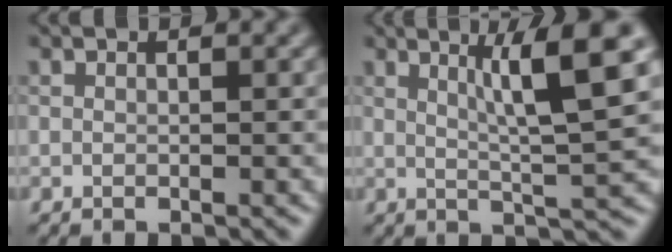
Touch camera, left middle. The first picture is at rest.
{"total": 7.2, "force": [2.5, 0.7, 6.7], "torque": [-0.099, 0.008, 0.046]}